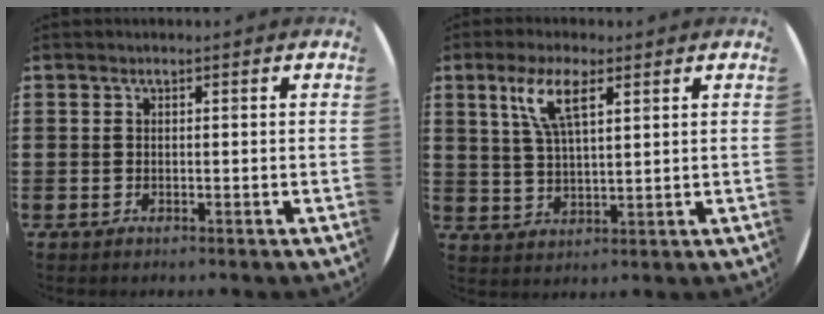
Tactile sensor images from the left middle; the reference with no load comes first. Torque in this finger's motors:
{"motor_torque": [1.63, -0.51, 0.31, 0.21]}